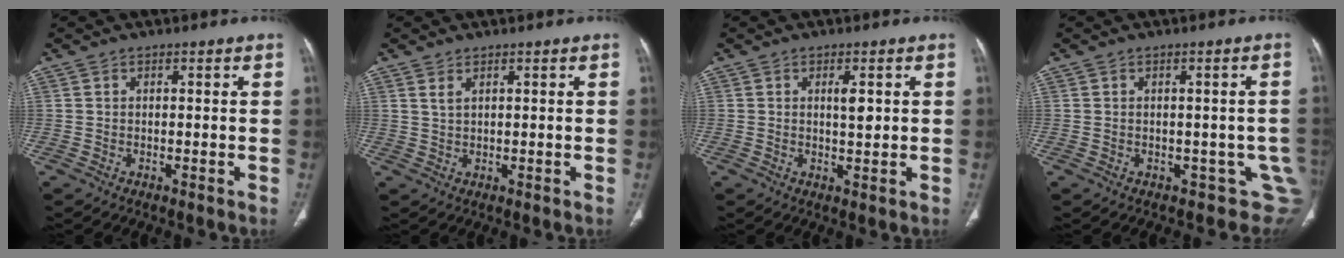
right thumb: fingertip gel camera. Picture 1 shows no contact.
{"total": 1.6, "force": [1.0, 0.5, 1.0], "torque": [-0.022, -0.001, 0.026]}
{"total": 3.3, "force": [0.9, 1.1, 3.0], "torque": [-0.049, -0.006, 0.014]}
{"total": 5.8, "force": [-1.1, 3.9, 4.1], "torque": [-0.016, -0.004, -0.008]}